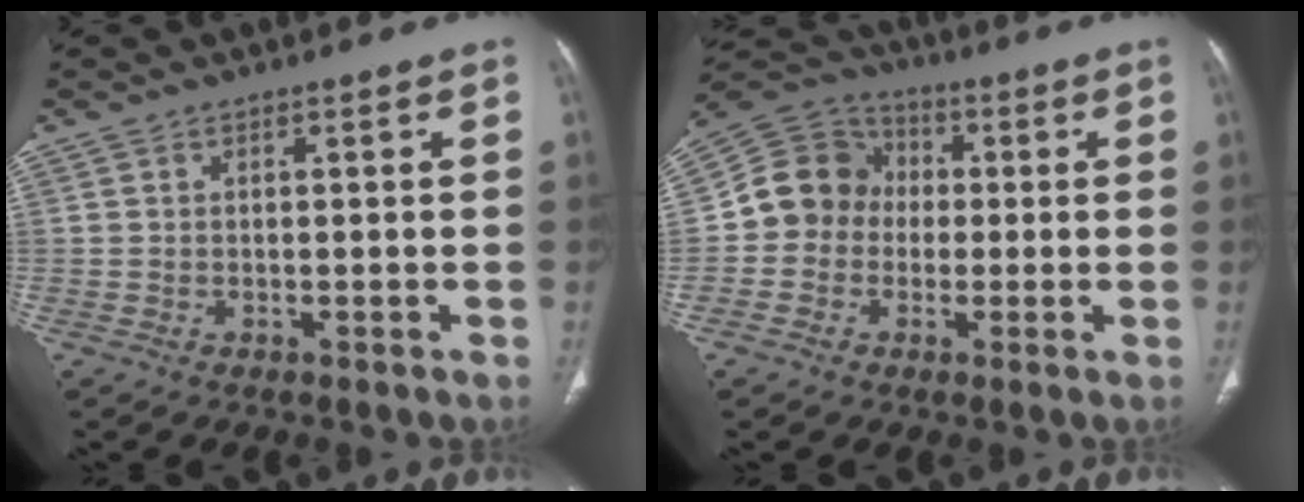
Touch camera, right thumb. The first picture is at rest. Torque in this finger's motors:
{"motor_torque": [-0.53, 0.70, 0.04, -0.23, 0.09]}